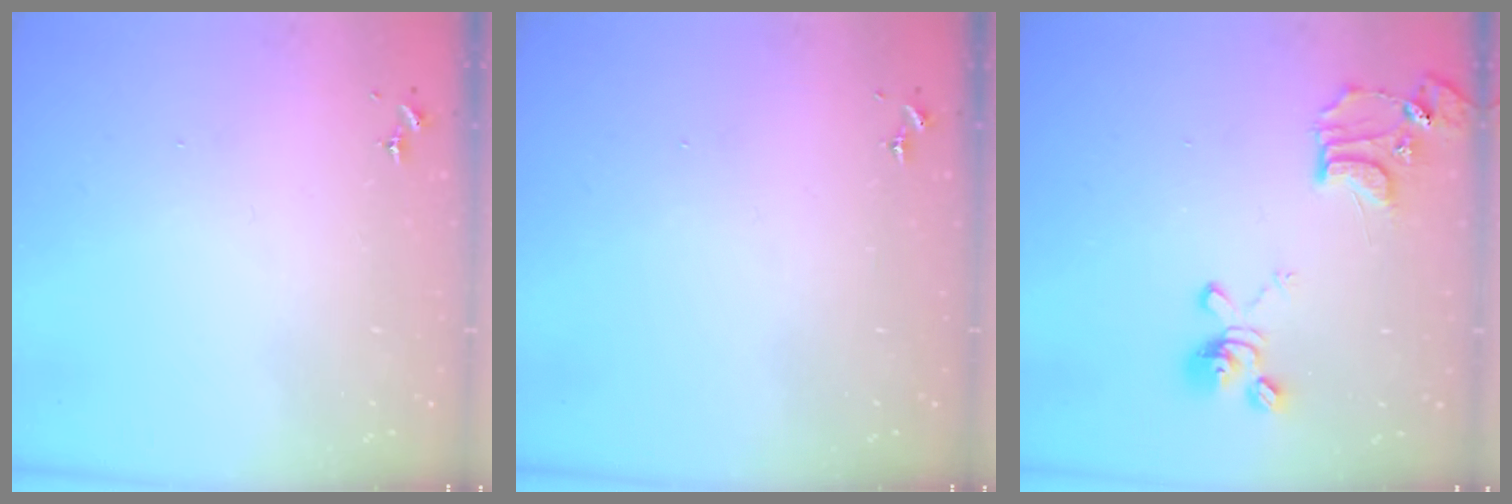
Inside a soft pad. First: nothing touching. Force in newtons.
{"total": 0.0}
{"total": 15.3, "press": 15.3, "slide": 1.1}